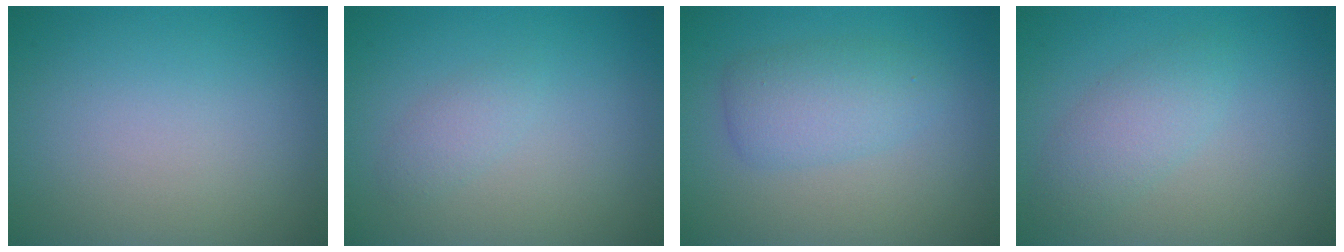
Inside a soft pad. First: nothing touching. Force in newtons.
{"total": 1.3, "press": 1.3, "slide": 0.1}
{"total": 3.2, "press": 3.2, "slide": 0.1}
{"total": 2.6, "press": 2.6, "slide": 0.2}